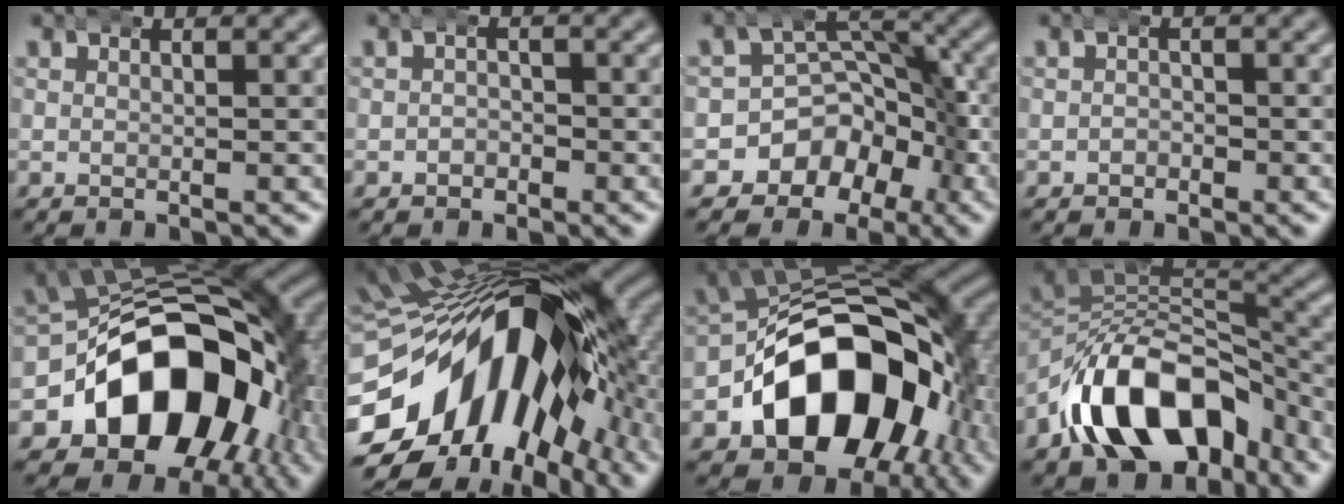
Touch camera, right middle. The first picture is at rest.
{"total": 1.4, "force": [-0.8, 1.1, 0.2], "torque": [-0.001, -0.004, -0.014]}
{"total": 12.3, "force": [-2.9, 10.7, 5.4], "torque": [-0.133, -0.037, -0.051]}
{"total": 1.0, "force": [-0.6, 0.8, 0.1], "torque": [-0.001, -0.004, -0.010]}
{"total": 23.5, "force": [-4.5, 16.6, 16.0], "torque": [-0.283, -0.058, -0.055]}
{"total": 24.9, "force": [-4.0, 16.1, 18.6], "torque": [-0.280, -0.019, -0.062]}
{"total": 21.3, "force": [-4.6, 14.5, 14.8], "torque": [-0.253, -0.049, -0.057]}
{"total": 13.7, "force": [-6.1, 9.0, 8.3], "torque": [-0.148, -0.043, -0.078]}